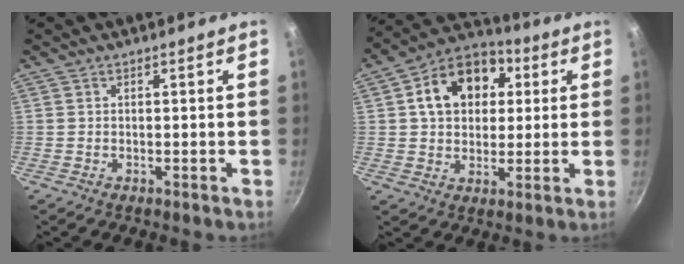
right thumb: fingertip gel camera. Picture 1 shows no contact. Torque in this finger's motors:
{"motor_torque": [0.59, 3.25, 1.04, -0.06, 0.12]}